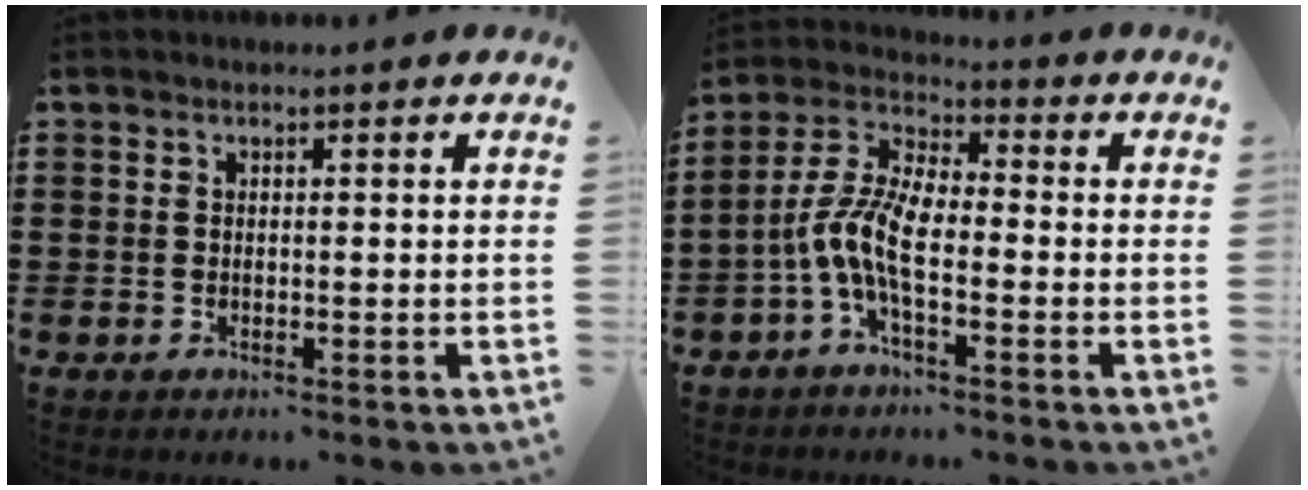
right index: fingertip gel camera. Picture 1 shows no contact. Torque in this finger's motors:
{"motor_torque": [2.14, 0.00, 0.69, 0.21]}